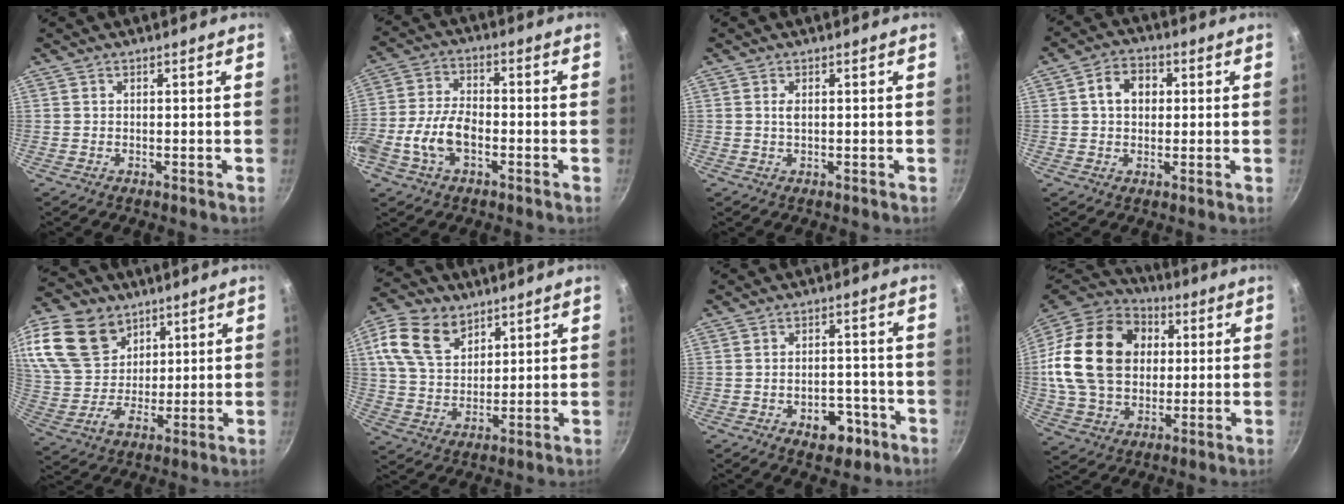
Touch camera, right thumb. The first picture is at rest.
{"total": 9.6, "force": [-3.1, 5.4, 7.2], "torque": [-0.136, 0.030, -0.069]}
{"total": 1.2, "force": [0.3, 0.6, 1.1], "torque": [-0.019, -0.001, 0.004]}
{"total": 6.6, "force": [1.1, 5.1, 4.0], "torque": [-0.044, 0.012, 0.010]}
{"total": 20.3, "force": [10.2, 14.7, 9.6], "torque": [-0.187, -0.029, 0.197]}
{"total": 13.2, "force": [6.5, 8.8, 7.3], "torque": [-0.119, -0.016, 0.121]}
{"total": 7.3, "force": [-3.4, 4.5, 4.7], "torque": [-0.033, 0.021, -0.042]}
{"total": 24.5, "force": [3.5, 18.4, 15.8], "torque": [-0.270, 0.022, 0.064]}